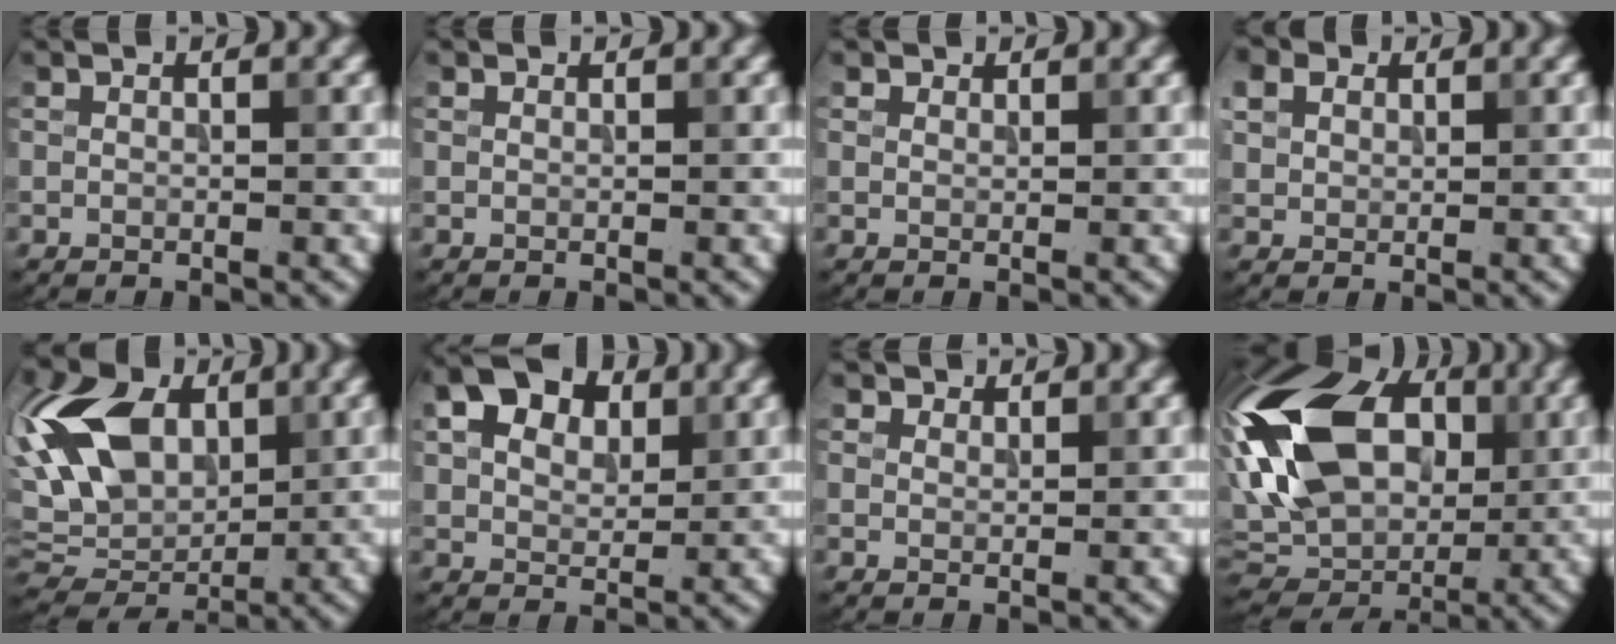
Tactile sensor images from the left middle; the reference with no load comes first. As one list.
[{"total": 0.0}, {"total": 1.0, "force": [0.9, 0.4, 0.1], "torque": [-0.003, -0.004, 0.009]}, {"total": 4.0, "force": [2.0, 3.0, 1.8], "torque": [-0.067, 0.015, 0.040]}, {"total": 12.3, "force": [3.0, 7.7, 9.1], "torque": [-0.197, 0.020, 0.037]}, {"total": 6.9, "force": [3.4, 4.3, 4.2], "torque": [-0.081, 0.016, 0.044]}, {"total": 1.8, "force": [1.6, 0.8, 0.3], "torque": [-0.011, -0.008, 0.027]}, {"total": 16.0, "force": [2.5, 10.7, 11.6], "torque": [-0.237, 0.030, 0.027]}]